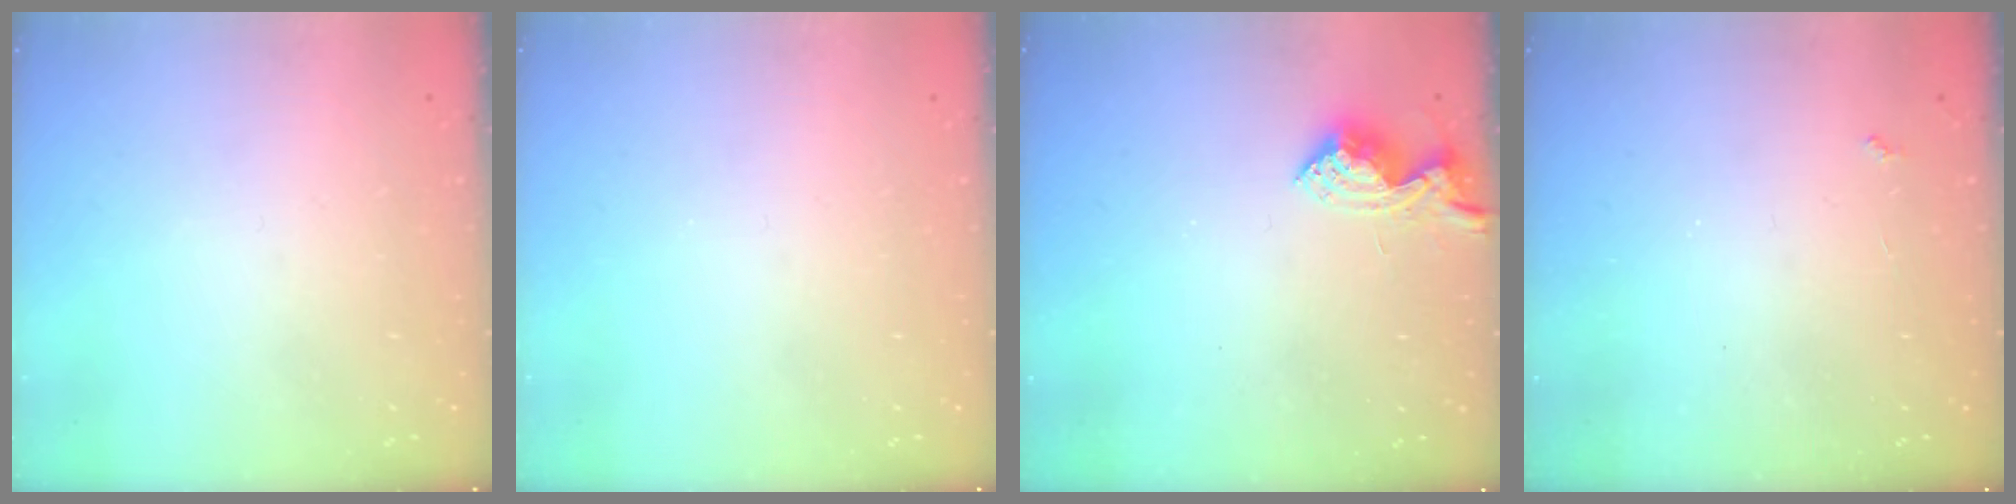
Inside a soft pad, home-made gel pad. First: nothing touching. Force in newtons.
{"total": 0.0}
{"total": 10.1, "press": 10.1, "slide": 0.5}
{"total": 2.2, "press": 2.1, "slide": 0.4}